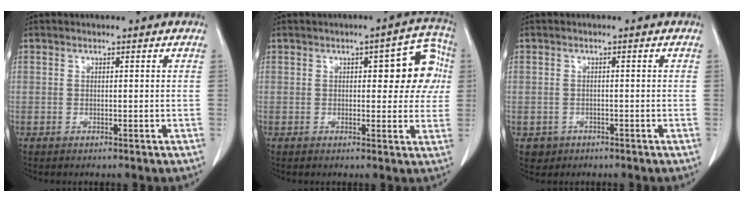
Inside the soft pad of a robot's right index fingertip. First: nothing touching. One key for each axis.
{"total": 8.9, "fx": 1.9, "fy": 3.6, "fz": 7.9, "tx": -0.075, "ty": 0.032, "tz": 0.020}
{"total": 2.2, "fx": -0.9, "fy": 2.0, "fz": 0.0, "tx": 0.004, "ty": 0.007, "tz": -0.009}